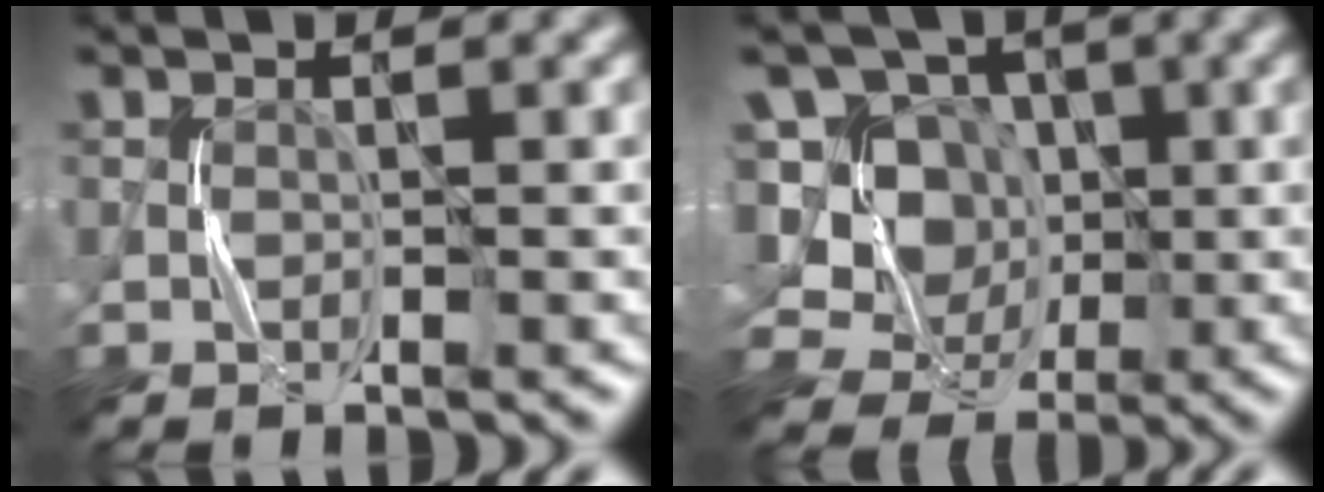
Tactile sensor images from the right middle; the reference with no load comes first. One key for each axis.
{"total": 9.9, "fx": 0.2, "fy": 9.2, "fz": 3.8, "tx": -0.098, "ty": 0.047, "tz": -0.030}